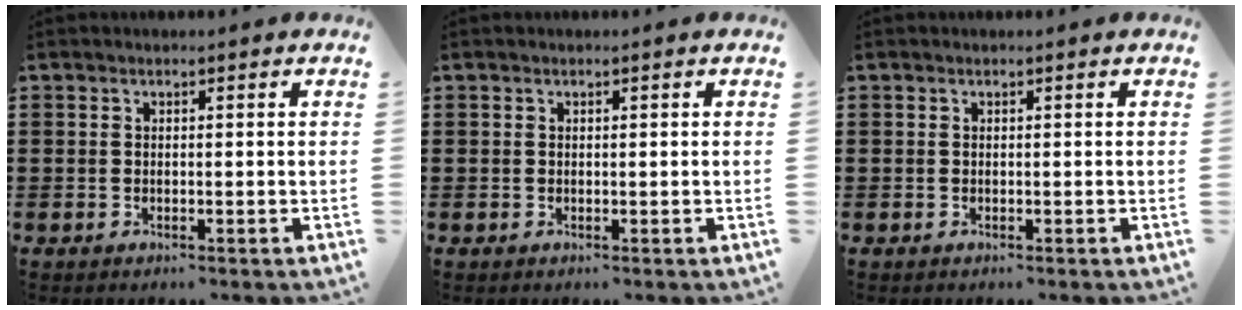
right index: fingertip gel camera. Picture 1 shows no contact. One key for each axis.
{"total": 0.0}
{"total": 0.0}